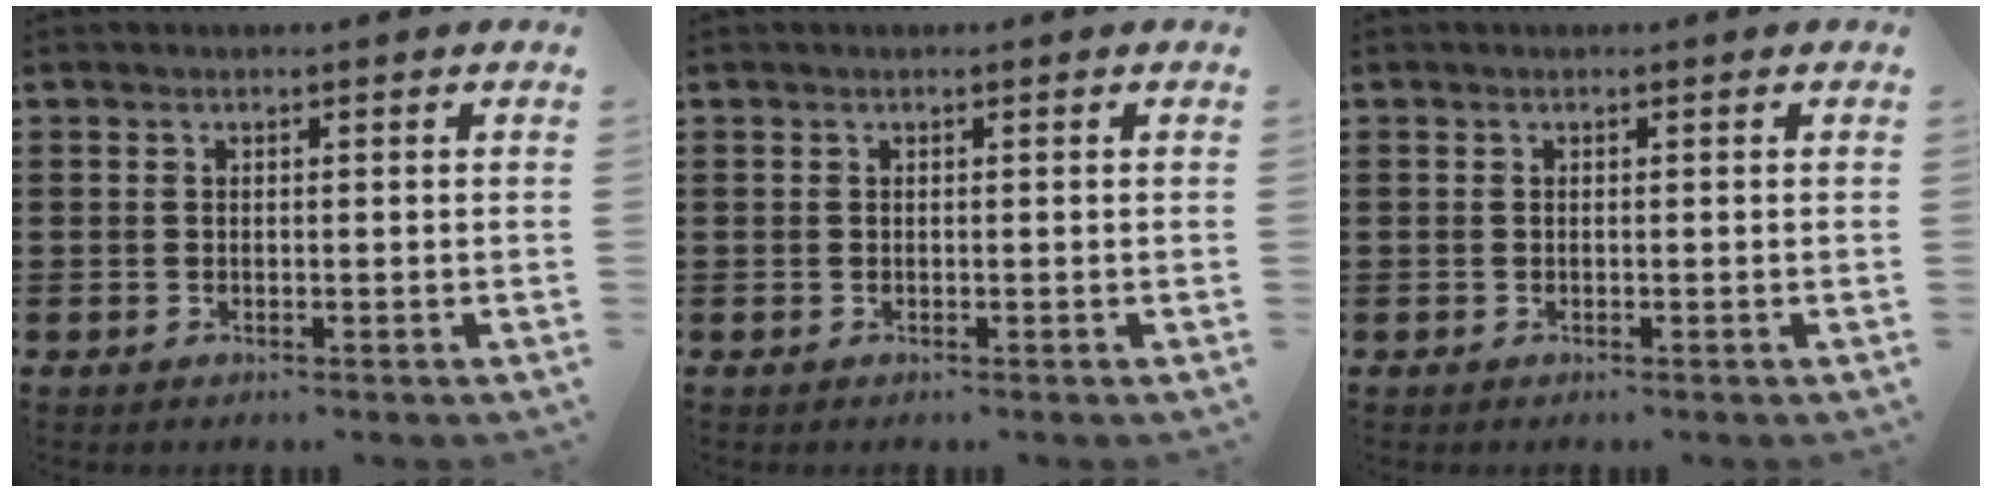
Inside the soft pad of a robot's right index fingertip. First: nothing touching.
{"total": 0.0}
{"total": 0.0}